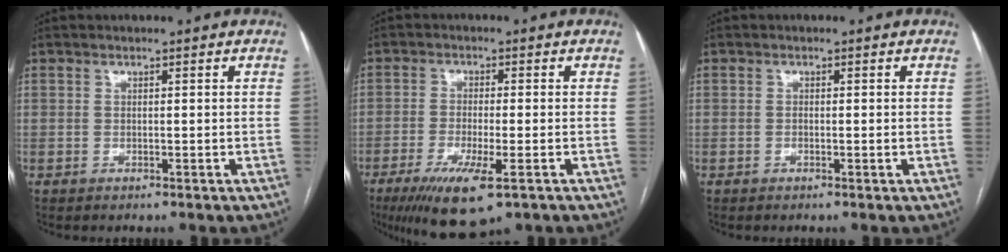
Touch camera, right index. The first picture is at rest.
{"total": 10.0, "force": [-5.5, 1.6, 8.2], "torque": [-0.148, -0.027, -0.089]}
{"total": 0.7, "force": [-0.2, 0.2, 0.7], "torque": [-0.011, 0.000, -0.003]}